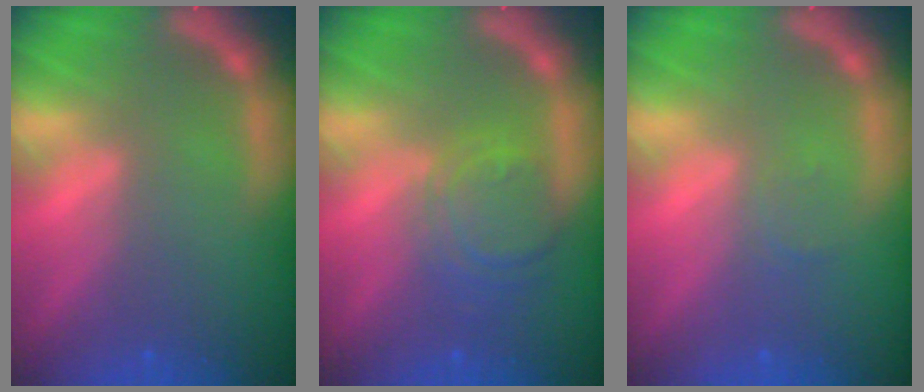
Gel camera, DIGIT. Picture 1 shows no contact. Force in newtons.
{"total": 5.0}
{"total": 1.0}